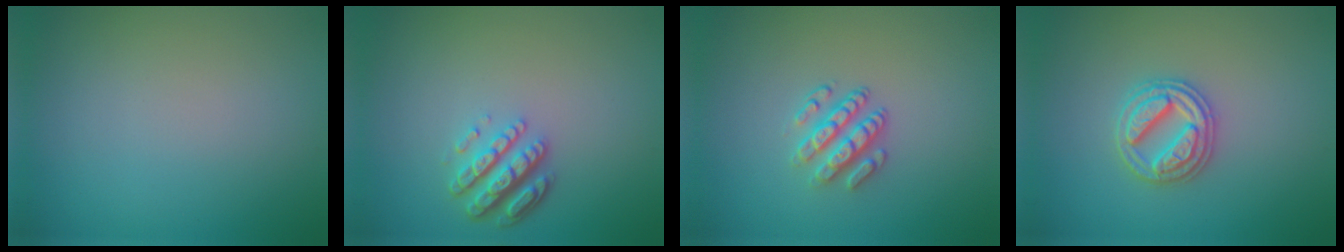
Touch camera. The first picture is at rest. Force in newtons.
{"total": 4.0, "press": 3.1, "slide": 2.5}
{"total": 2.8, "press": 2.4, "slide": 1.5}
{"total": 3.2, "press": 3.2, "slide": 0.6}